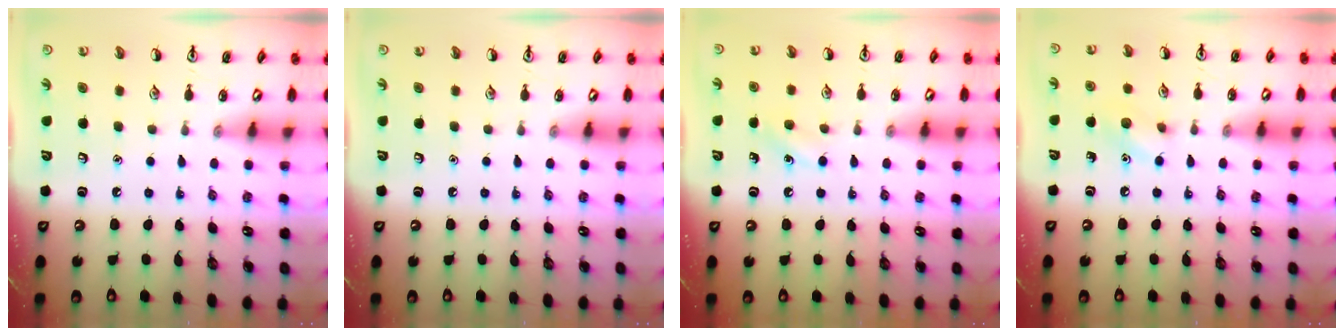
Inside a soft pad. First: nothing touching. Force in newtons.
{"total": 0.0}
{"total": 6.5, "press": 6.2, "slide": 1.9}
{"total": 6.6, "press": 6.5, "slide": 1.4}